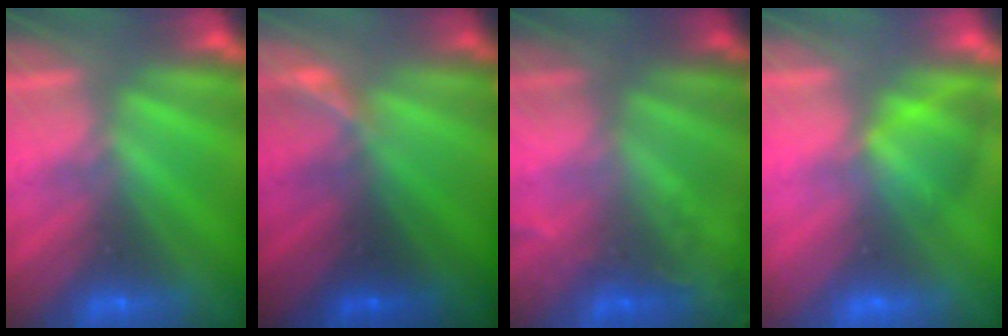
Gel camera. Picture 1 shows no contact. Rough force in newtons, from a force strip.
{"total": 1.3}
{"total": 2.3}
{"total": 2.9}